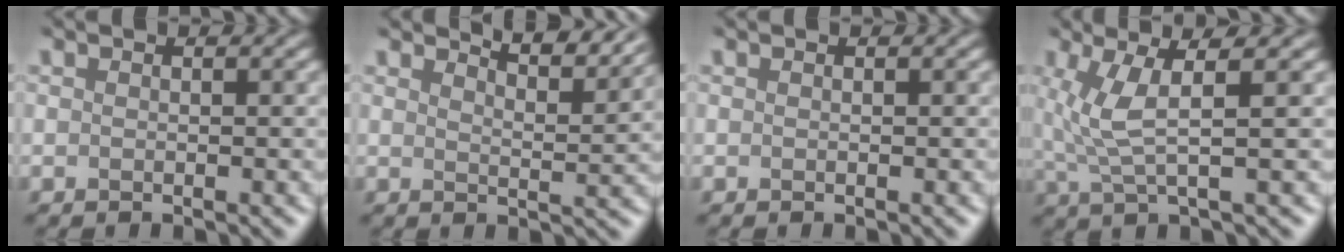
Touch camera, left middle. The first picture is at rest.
{"total": 6.2, "force": [5.4, 1.3, 2.8], "torque": [-0.022, 0.028, 0.050]}
{"total": 0.0}
{"total": 2.6, "force": [0.6, 0.1, 2.5], "torque": [-0.090, 0.008, 0.027]}